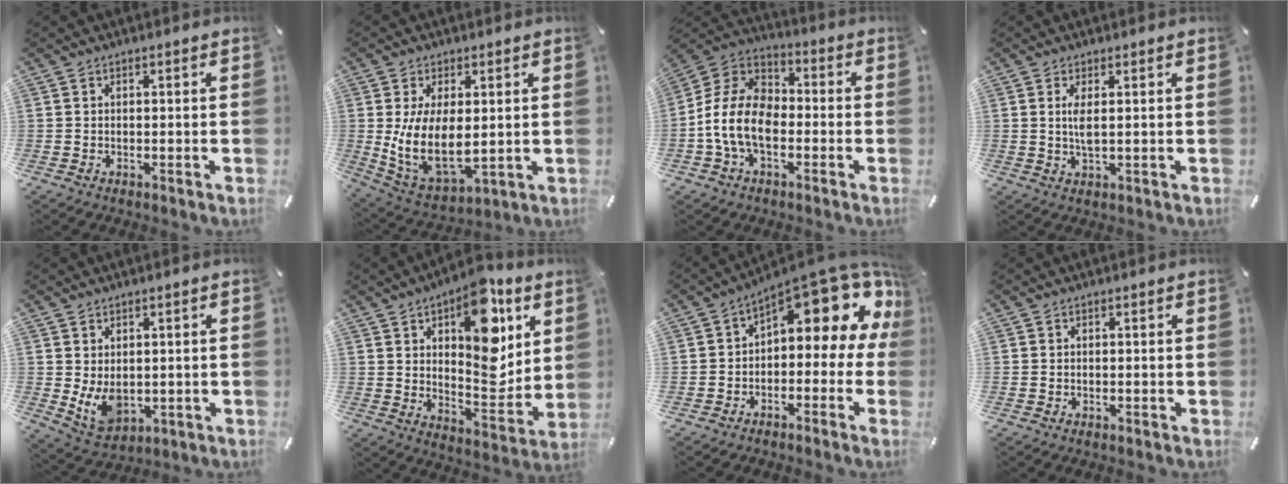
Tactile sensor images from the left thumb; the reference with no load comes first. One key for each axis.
{"total": 12.8, "fx": 2.0, "fy": 7.7, "fz": 10.0, "tx": -0.204, "ty": -0.019, "tz": 0.039}
{"total": 12.3, "fx": -4.1, "fy": 8.4, "fz": 7.9, "tx": -0.184, "ty": 0.018, "tz": -0.081}
{"total": 3.7, "fx": 0.7, "fy": 1.0, "fz": 3.6, "tx": -0.072, "ty": -0.006, "tz": 0.006}
{"total": 6.5, "fx": 0.4, "fy": 5.1, "fz": 4.1, "tx": -0.081, "ty": -0.007, "tz": 0.010}
{"total": 16.8, "fx": 8.3, "fy": 8.6, "fz": 11.7, "tx": -0.142, "ty": -0.055, "tz": 0.141}
{"total": 13.6, "fx": 7.1, "fy": 6.1, "fz": 9.9, "tx": -0.127, "ty": -0.068, "tz": 0.112}
{"total": 0.0}